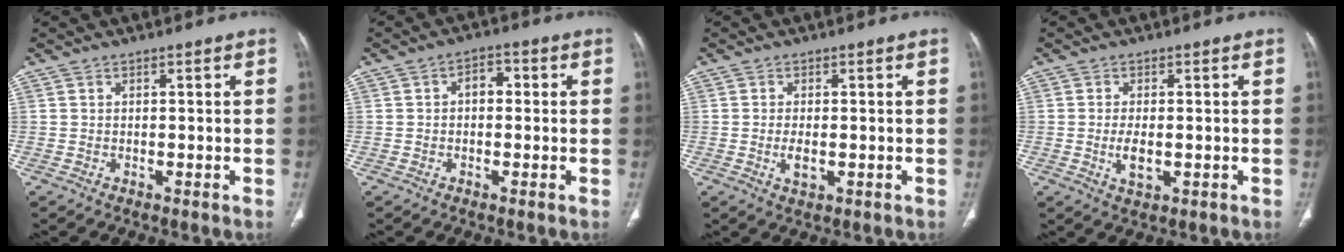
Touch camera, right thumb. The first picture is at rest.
{"total": 3.5, "force": [0.2, 2.4, 2.6], "torque": [-0.027, 0.014, -0.004]}
{"total": 3.1, "force": [-0.6, 1.5, 2.7], "torque": [-0.053, -0.005, -0.009]}
{"total": 4.0, "force": [-0.6, 1.9, 3.5], "torque": [-0.068, -0.007, -0.009]}